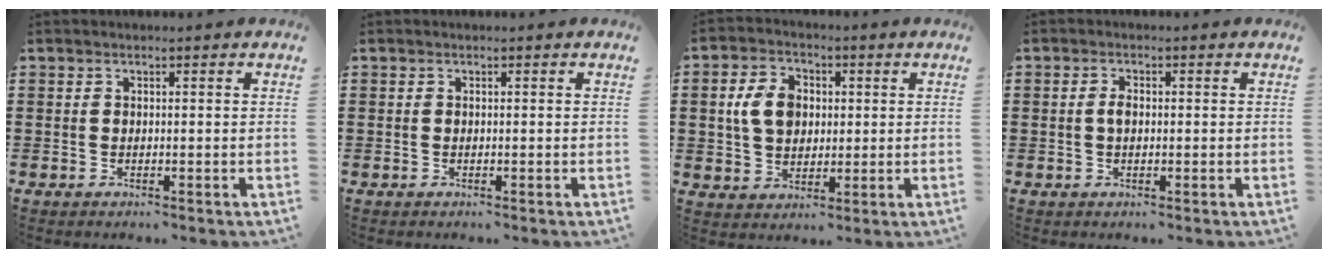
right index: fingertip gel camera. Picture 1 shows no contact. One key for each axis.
{"total": 0.0}
{"total": 6.9, "fx": 0.9, "fy": 5.3, "fz": 4.4, "tx": -0.114, "ty": 0.014, "tz": 0.010}
{"total": 2.0, "fx": 0.0, "fy": 1.1, "fz": 1.7, "tx": -0.034, "ty": 0.005, "tz": -0.002}